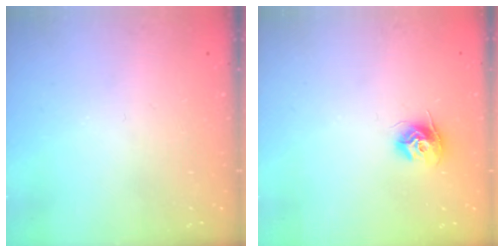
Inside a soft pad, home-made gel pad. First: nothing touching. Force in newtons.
{"total": 9.7, "press": 9.7, "slide": 0.5}